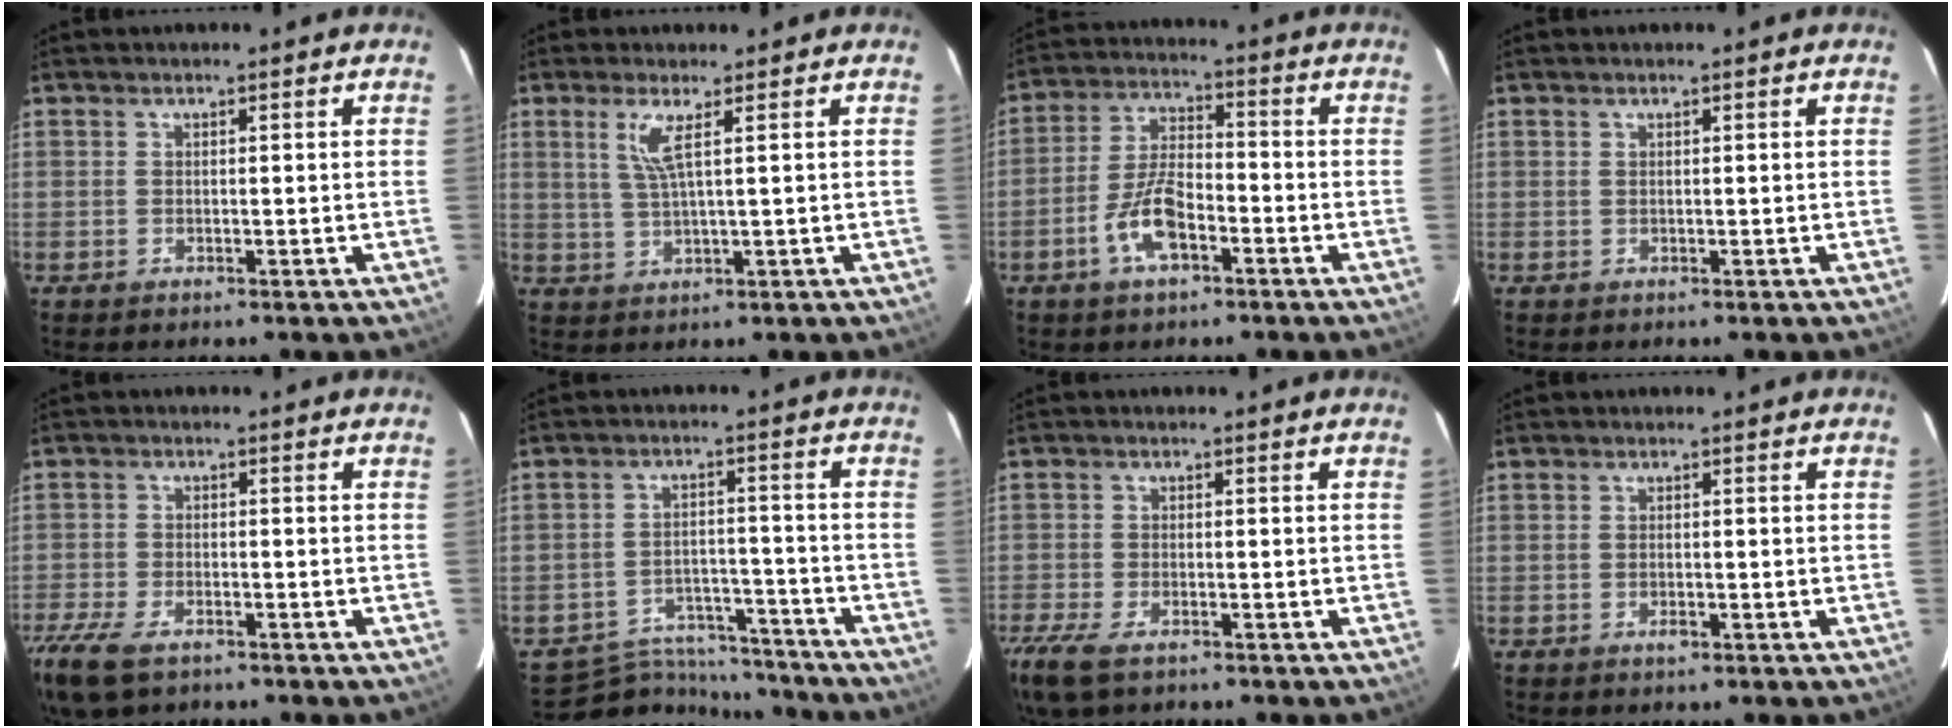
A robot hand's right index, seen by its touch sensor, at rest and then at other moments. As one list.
[{"total": 3.9, "force": [1.6, -0.3, 3.5], "torque": [-0.070, -0.004, 0.035]}, {"total": 8.8, "force": [-4.4, 3.4, 6.7], "torque": [-0.144, 0.006, -0.081]}, {"total": 0.0}, {"total": 12.2, "force": [-8.3, 5.3, 7.1], "torque": [-0.186, -0.042, -0.156]}, {"total": 11.2, "force": [-10.3, 4.0, 1.6], "torque": [-0.044, 0.020, -0.147]}, {"total": 9.3, "force": [-6.3, 3.5, 5.8], "torque": [-0.148, -0.034, -0.122]}, {"total": 1.4, "force": [-0.9, 0.7, 0.9], "torque": [-0.019, -0.001, -0.015]}]